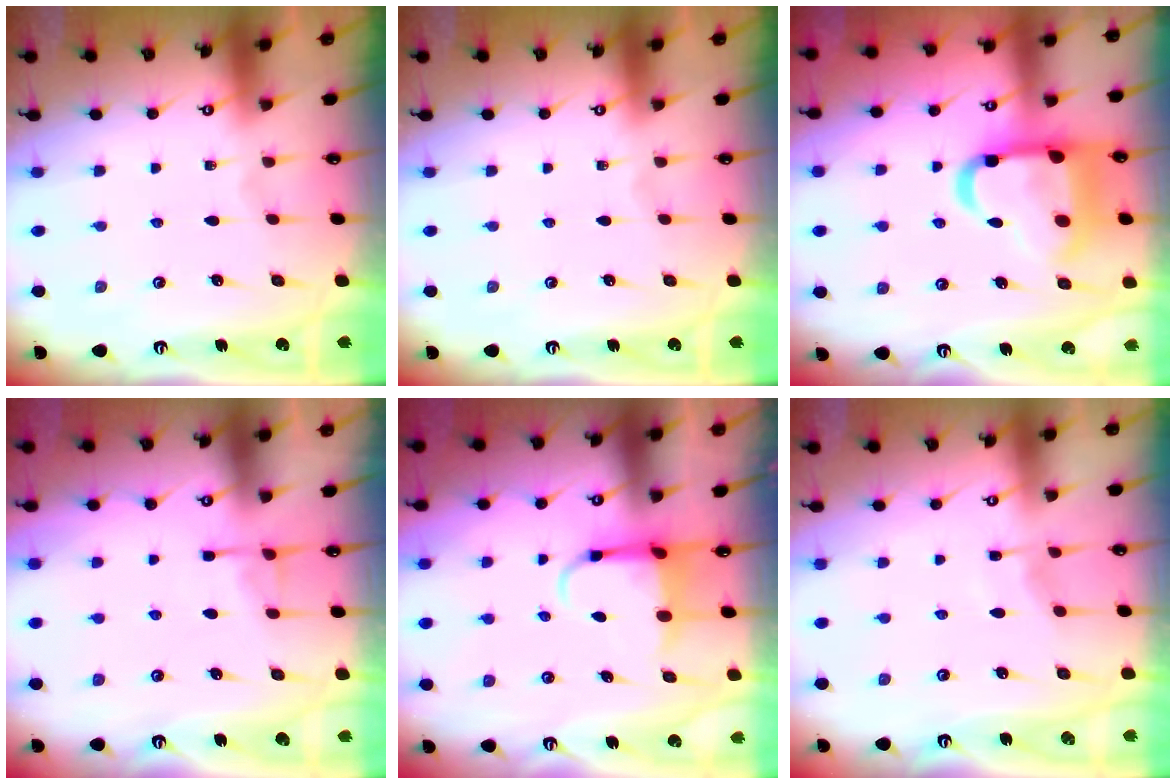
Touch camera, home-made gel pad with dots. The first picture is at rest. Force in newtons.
{"total": 0.0}
{"total": 18.0, "press": 17.9, "slide": 1.7}
{"total": 4.7, "press": 4.7, "slide": 0.7}
{"total": 5.0, "press": 4.9, "slide": 0.8}
{"total": 4.0, "press": 4.0, "slide": 0.6}